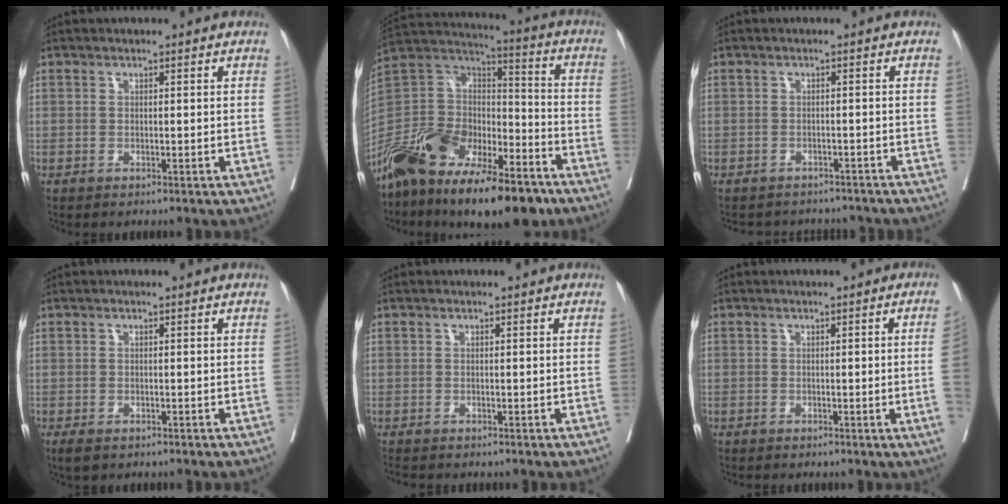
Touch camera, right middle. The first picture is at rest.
{"total": 25.1, "force": [-17.5, 9.2, 15.5], "torque": [-0.300, -0.005, -0.311]}
{"total": 8.2, "force": [-7.7, 2.7, 1.0], "torque": [-0.014, 0.010, -0.085]}
{"total": 2.1, "force": [-1.4, 1.1, 1.1], "torque": [-0.021, -0.005, -0.019]}
{"total": 1.1, "force": [-1.0, 0.2, 0.3], "torque": [-0.012, -0.005, -0.019]}
{"total": 3.4, "force": [-0.5, -1.2, 3.1], "torque": [-0.039, -0.006, -0.004]}